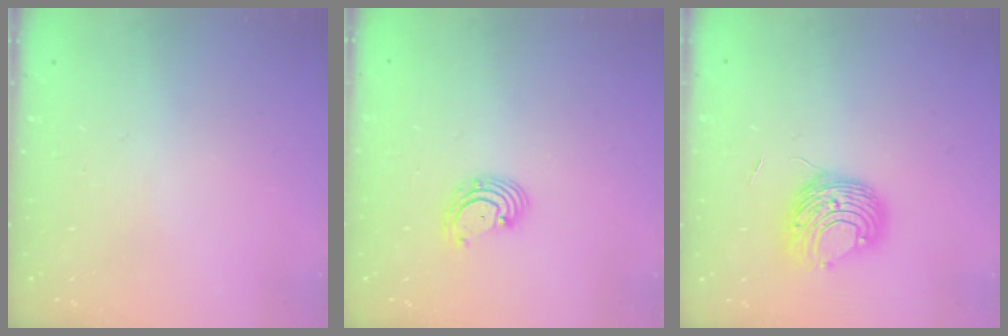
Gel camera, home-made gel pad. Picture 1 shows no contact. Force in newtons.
{"total": 2.9, "press": 2.9, "slide": 0.1}
{"total": 9.2, "press": 9.2, "slide": 0.5}